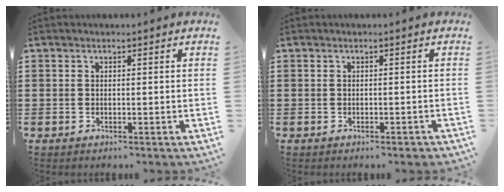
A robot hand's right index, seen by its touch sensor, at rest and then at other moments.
{"total": 0.6, "force": [-0.5, 0.1, 0.3], "torque": [-0.009, -0.005, -0.009]}